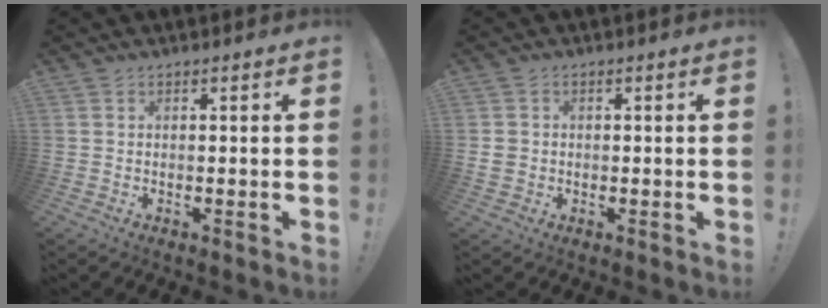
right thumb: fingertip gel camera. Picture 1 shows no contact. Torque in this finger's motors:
{"motor_torque": [0.10, 0.23, 0.12, -0.18, -0.01]}